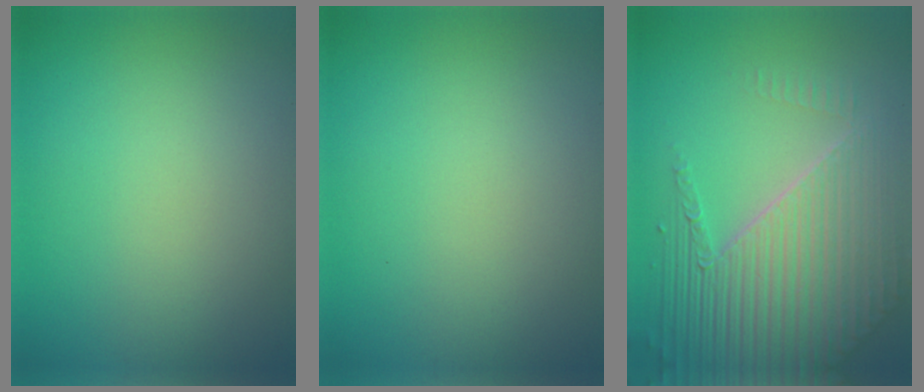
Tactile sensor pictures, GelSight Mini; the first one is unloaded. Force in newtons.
{"total": 0.0}
{"total": 8.6, "press": 5.7, "slide": 6.4}